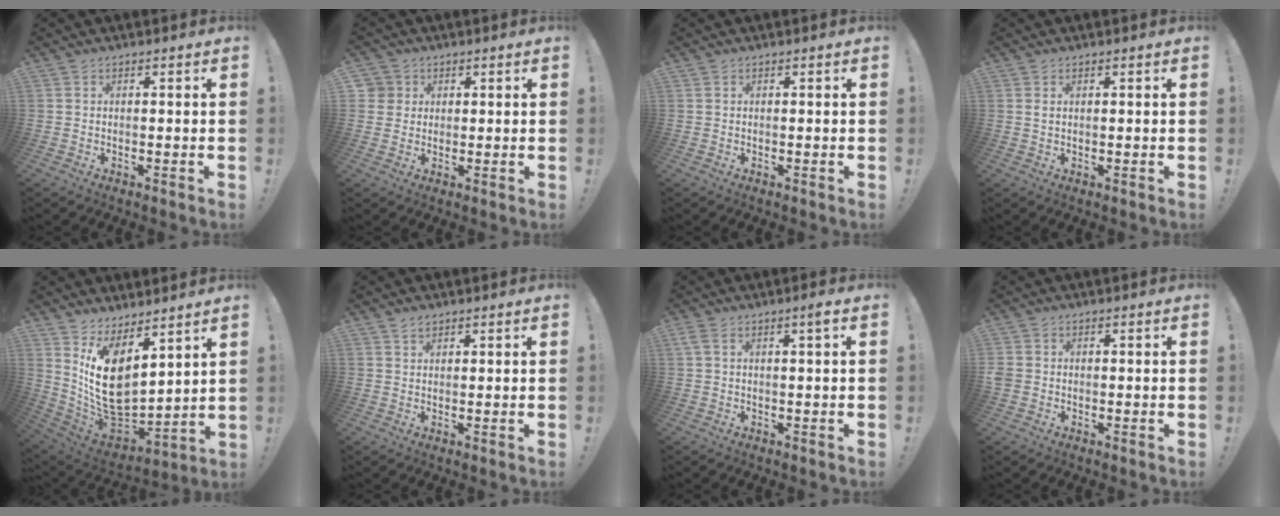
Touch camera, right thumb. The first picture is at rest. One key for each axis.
{"total": 3.8, "fx": 1.0, "fy": 3.7, "fz": 0.5, "tx": -0.013, "ty": 0.001, "tz": 0.019}
{"total": 0.0}
{"total": 1.2, "fx": 0.6, "fy": 0.6, "fz": 0.9, "tx": -0.016, "ty": 0.000, "tz": 0.009}
{"total": 16.7, "fx": 5.2, "fy": 10.6, "fz": 11.8, "tx": -0.232, "ty": -0.061, "tz": 0.104}
{"total": 1.8, "fx": 1.5, "fy": 0.8, "fz": 0.5, "tx": -0.003, "ty": -0.006, "tz": 0.026}
{"total": 2.8, "fx": 0.6, "fy": -0.2, "fz": 2.7, "tx": -0.046, "ty": -0.001, "tz": 0.008}
{"total": 2.2, "fx": -0.6, "fy": 1.9, "fz": 1.0, "tx": -0.018, "ty": 0.007, "tz": -0.007}